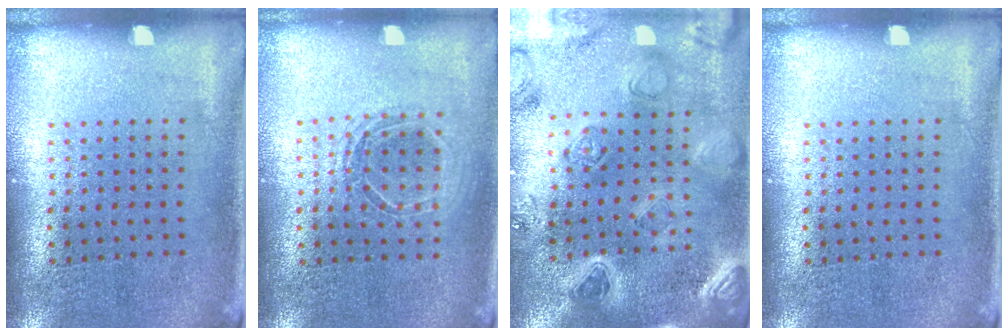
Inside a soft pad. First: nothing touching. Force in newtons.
{"total": 1.4, "press": 1.2, "slide": 0.7}
{"total": 2.3, "press": 2.3, "slide": 0.2}
{"total": 0.0}